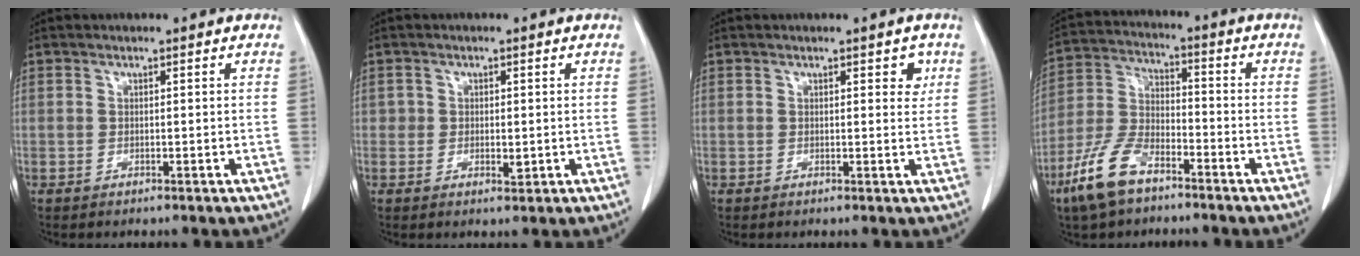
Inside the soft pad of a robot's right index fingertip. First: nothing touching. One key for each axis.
{"total": 1.9, "fx": -0.3, "fy": 1.3, "fz": 1.4, "tx": -0.018, "ty": -0.001, "tz": -0.002}
{"total": 2.1, "fx": 1.0, "fy": 1.0, "fz": 1.6, "tx": -0.013, "ty": -0.002, "tz": 0.010}
{"total": 10.6, "fx": -7.0, "fy": 4.5, "fz": 6.6, "tx": -0.157, "ty": -0.006, "tz": -0.142}